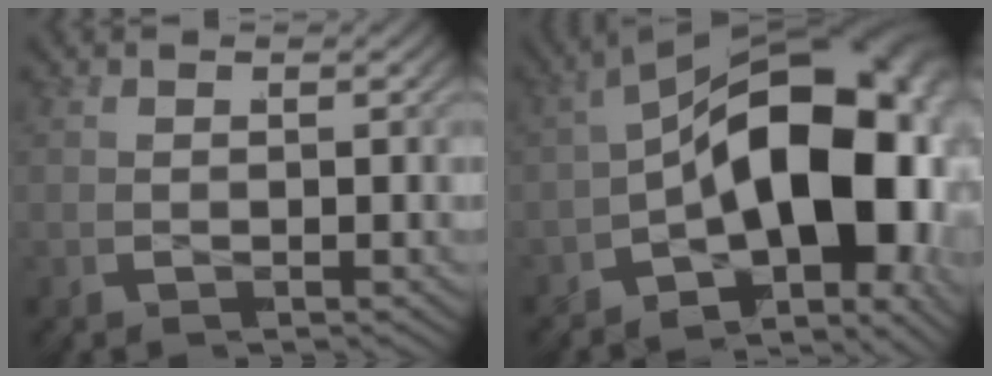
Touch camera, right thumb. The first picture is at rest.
{"total": 21.0, "force": [-3.0, 11.8, 17.1], "torque": [-0.255, -0.051, -0.028]}